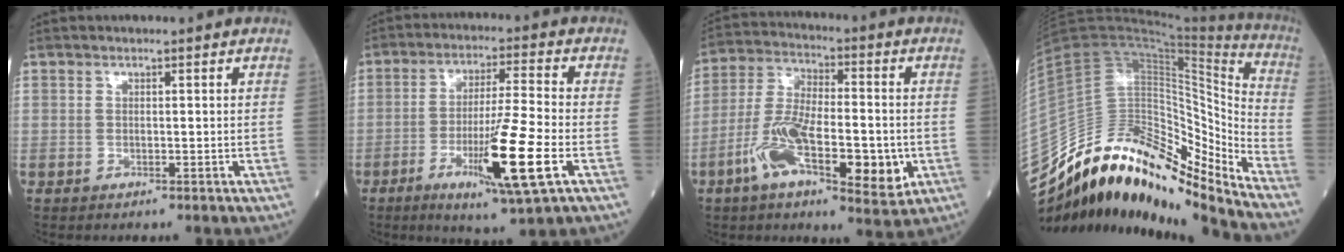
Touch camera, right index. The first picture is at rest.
{"total": 12.9, "force": [-4.5, -0.5, 12.0], "torque": [-0.215, -0.025, -0.080]}
{"total": 15.7, "force": [-4.7, 5.2, 14.1], "torque": [-0.261, -0.004, -0.079]}
{"total": 23.7, "force": [-20.9, 3.0, 10.8], "torque": [-0.196, 0.057, -0.351]}